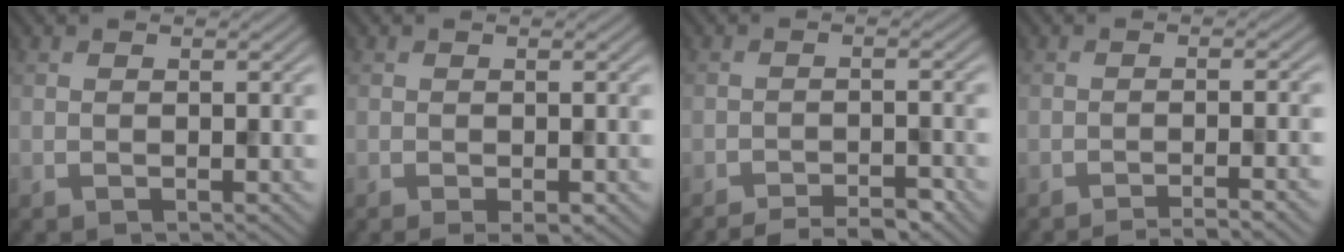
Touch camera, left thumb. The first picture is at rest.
{"total": 1.6, "force": [-0.9, 0.6, 1.2], "torque": [-0.026, -0.004, -0.009]}
{"total": 4.7, "force": [-4.2, 0.6, 2.0], "torque": [-0.034, 0.006, -0.064]}
{"total": 4.3, "force": [-3.2, 0.3, 2.9], "torque": [-0.032, 0.013, -0.058]}